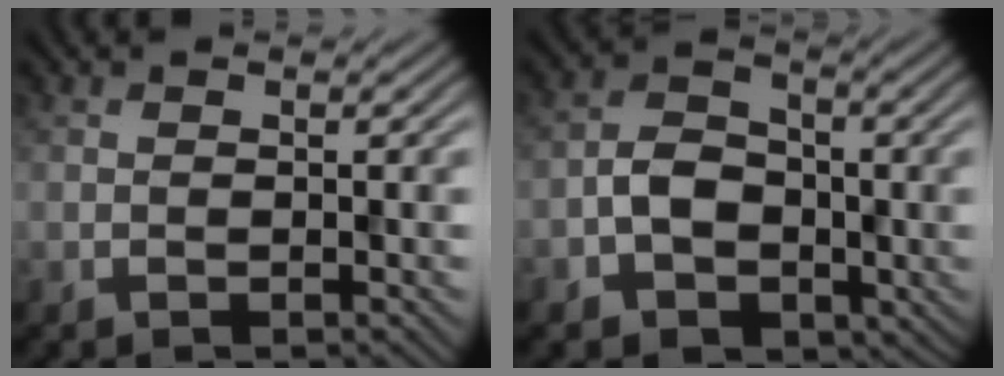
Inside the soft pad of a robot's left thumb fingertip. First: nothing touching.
{"total": 5.3, "force": [-1.8, 4.3, 2.5], "torque": [-0.040, -0.007, -0.035]}